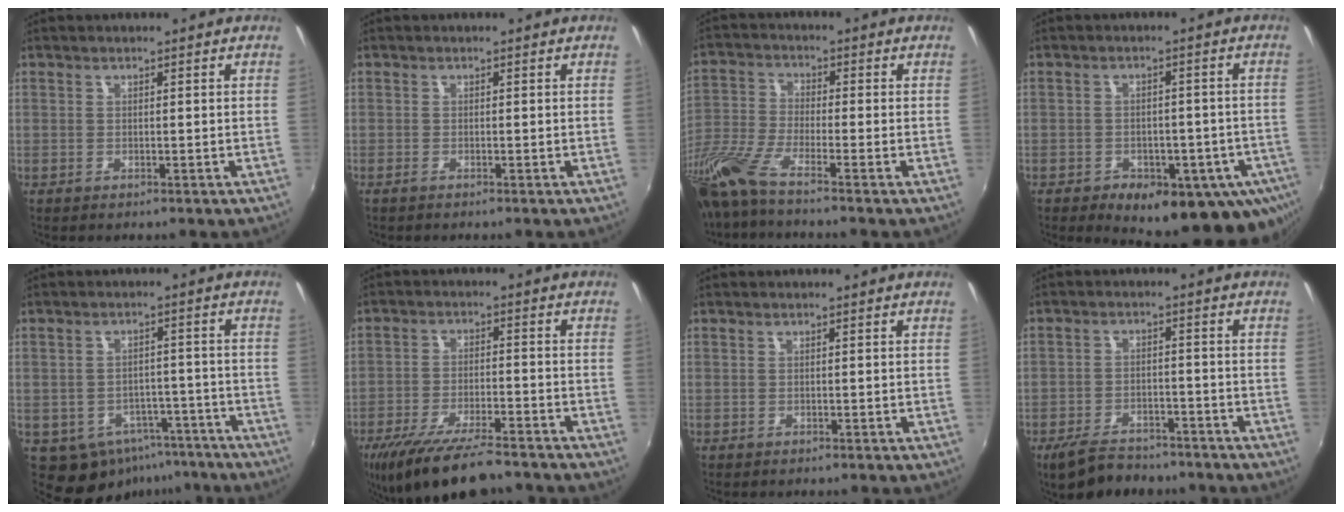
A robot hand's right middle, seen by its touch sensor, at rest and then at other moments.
{"total": 0.6, "force": [-0.5, 0.0, 0.4], "torque": [-0.007, -0.003, -0.012]}
{"total": 11.2, "force": [-8.7, 0.4, 7.0], "torque": [-0.163, -0.031, -0.175]}
{"total": 18.9, "force": [-10.1, 10.8, 11.8], "torque": [-0.187, -0.018, -0.116]}
{"total": 10.4, "force": [-6.0, 7.6, 3.8], "torque": [-0.083, 0.013, -0.057]}
{"total": 14.7, "force": [-11.8, 3.5, 8.0], "torque": [-0.167, -0.031, -0.195]}
{"total": 0.0}
{"total": 9.0, "force": [-7.2, 4.2, 3.5], "torque": [-0.094, -0.002, -0.111]}